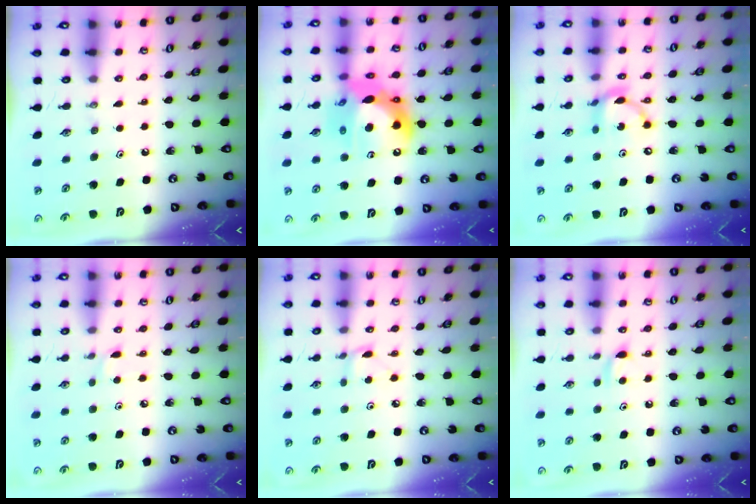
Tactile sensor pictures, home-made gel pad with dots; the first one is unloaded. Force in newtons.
{"total": 18.1, "press": 18.0, "slide": 2.1}
{"total": 10.4, "press": 10.4, "slide": 0.5}
{"total": 1.9, "press": 1.9, "slide": 0.2}
{"total": 2.9, "press": 2.9, "slide": 0.4}
{"total": 4.9, "press": 4.8, "slide": 0.8}